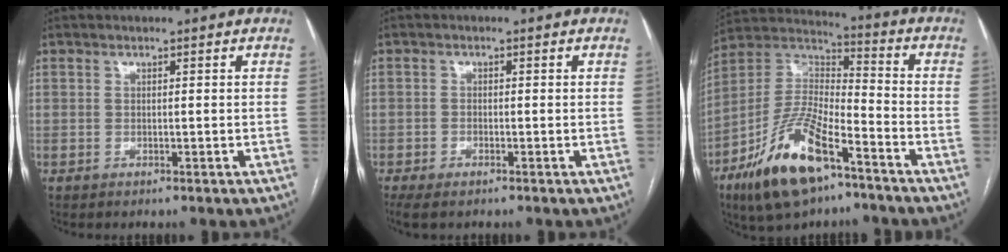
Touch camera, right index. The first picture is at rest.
{"total": 3.4, "force": [-2.5, 1.5, 1.9], "torque": [-0.038, -0.007, -0.039]}
{"total": 17.2, "force": [-10.0, 5.4, 12.8], "torque": [-0.263, -0.006, -0.182]}